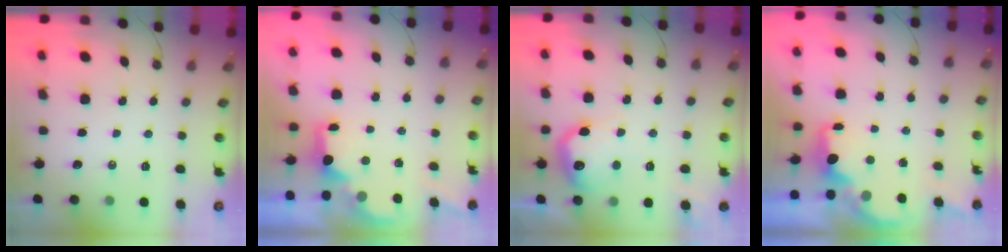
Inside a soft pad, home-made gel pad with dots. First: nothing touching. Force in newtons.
{"total": 2.1, "press": 1.9, "slide": 0.8}
{"total": 14.8, "press": 14.7, "slide": 0.8}
{"total": 1.9, "press": 1.7, "slide": 0.7}